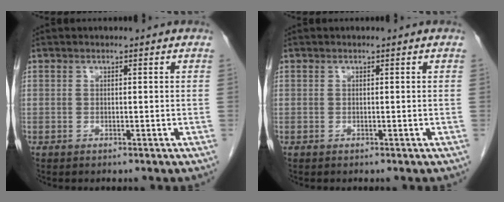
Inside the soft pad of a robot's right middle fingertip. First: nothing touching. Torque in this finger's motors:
{"motor_torque": [-0.24, 0.30, -0.02, -0.01]}